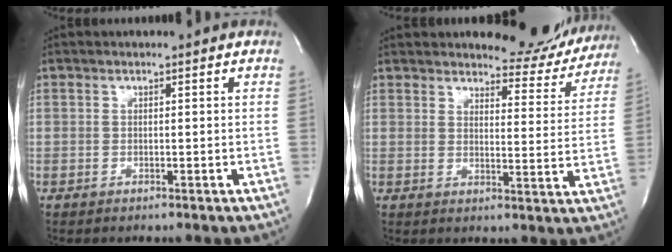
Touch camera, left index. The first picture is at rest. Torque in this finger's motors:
{"motor_torque": [0.99, -1.15, 0.60, 0.12]}